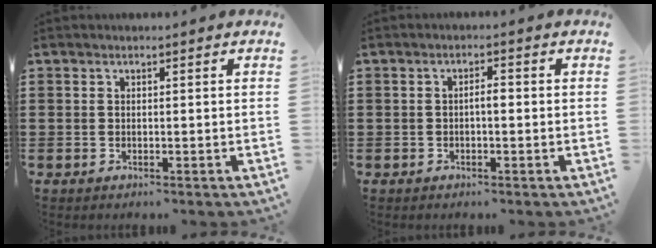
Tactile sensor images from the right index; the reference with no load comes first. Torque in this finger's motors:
{"motor_torque": [0.44, -0.36, 0.07, 0.06]}